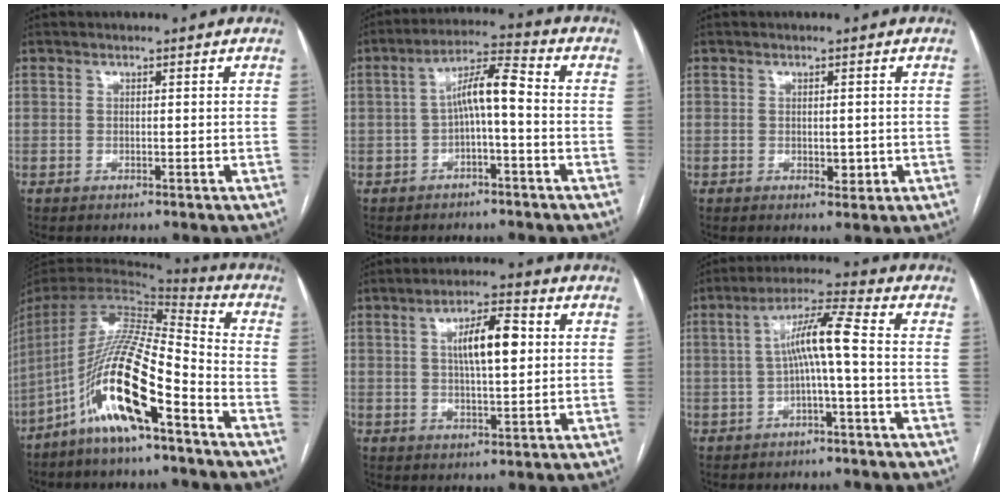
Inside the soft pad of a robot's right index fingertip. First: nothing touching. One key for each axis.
{"total": 7.0, "fx": -0.6, "fy": 1.3, "fz": 6.8, "tx": -0.122, "ty": 0.030, "tz": -0.011}
{"total": 2.1, "fx": -0.2, "fy": 1.4, "fz": 1.5, "tx": -0.017, "ty": -0.001, "tz": 0.001}
{"total": 17.6, "fx": -9.2, "fy": 2.3, "fz": 14.8, "tx": -0.303, "ty": -0.012, "tz": -0.173}
{"total": 8.4, "fx": 1.9, "fy": 2.3, "fz": 7.9, "tx": -0.135, "ty": 0.013, "tz": 0.032}
{"total": 7.5, "fx": -0.3, "fy": 0.1, "fz": 7.5, "tx": -0.134, "ty": 0.026, "tz": -0.006}